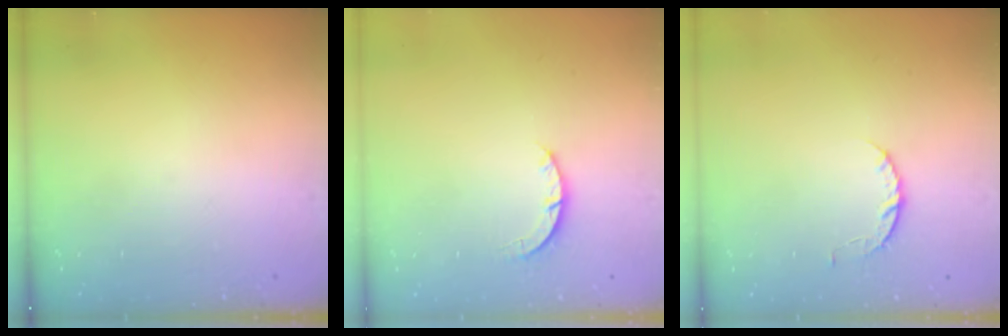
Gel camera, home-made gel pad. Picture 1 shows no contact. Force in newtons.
{"total": 2.9, "press": 2.9, "slide": 0.4}
{"total": 3.9, "press": 3.9, "slide": 0.6}